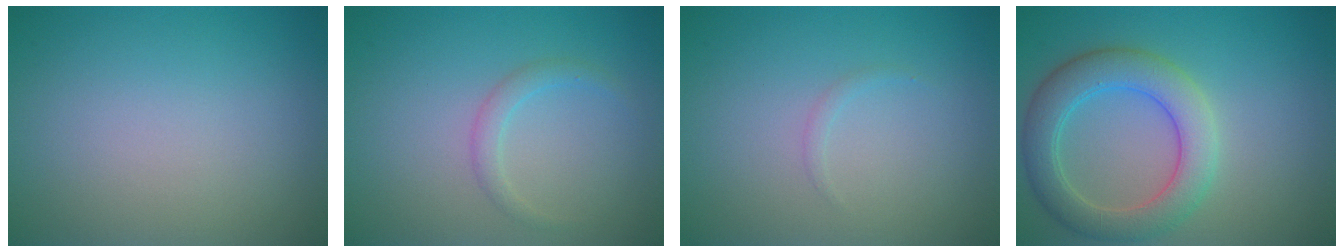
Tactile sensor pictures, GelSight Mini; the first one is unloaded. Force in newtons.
{"total": 1.4, "press": 1.4, "slide": 0.1}
{"total": 0.5, "press": 0.5, "slide": 0.0}
{"total": 5.4, "press": 5.4, "slide": 0.2}